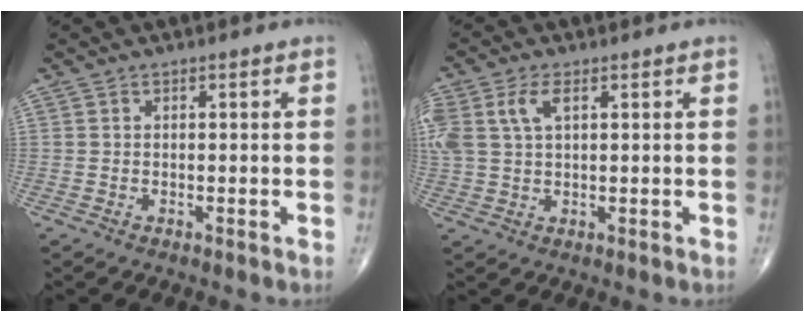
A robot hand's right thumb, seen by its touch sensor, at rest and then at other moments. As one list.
[{"total": 7.8, "force": [2.8, 4.2, 6.0], "torque": [-0.151, 0.011, 0.059]}]